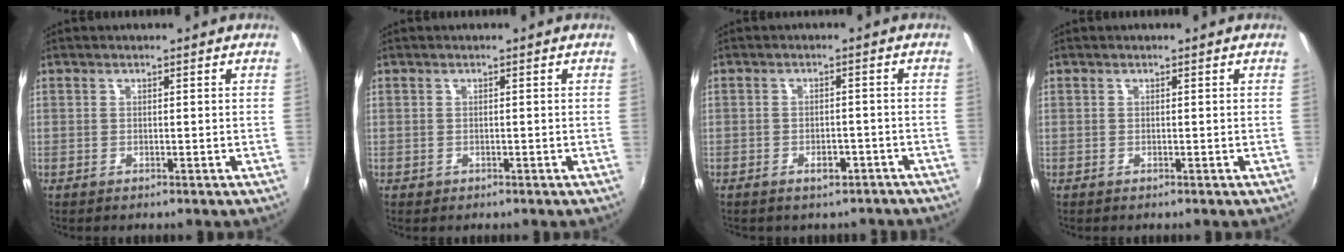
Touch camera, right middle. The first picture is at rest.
{"total": 0.6, "force": [-0.2, 0.5, 0.1], "torque": [0.000, -0.001, -0.003]}
{"total": 4.1, "force": [-3.2, 2.2, 1.4], "torque": [-0.023, 0.008, -0.030]}
{"total": 0.0}